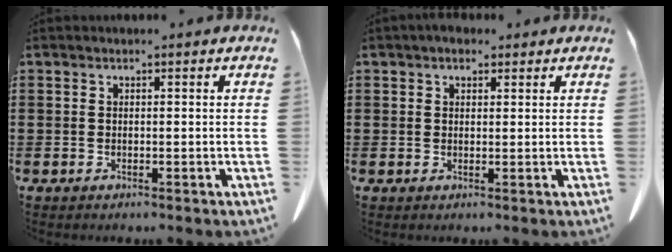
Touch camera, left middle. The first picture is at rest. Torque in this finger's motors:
{"motor_torque": [1.75, -0.08, 0.33, 0.12]}